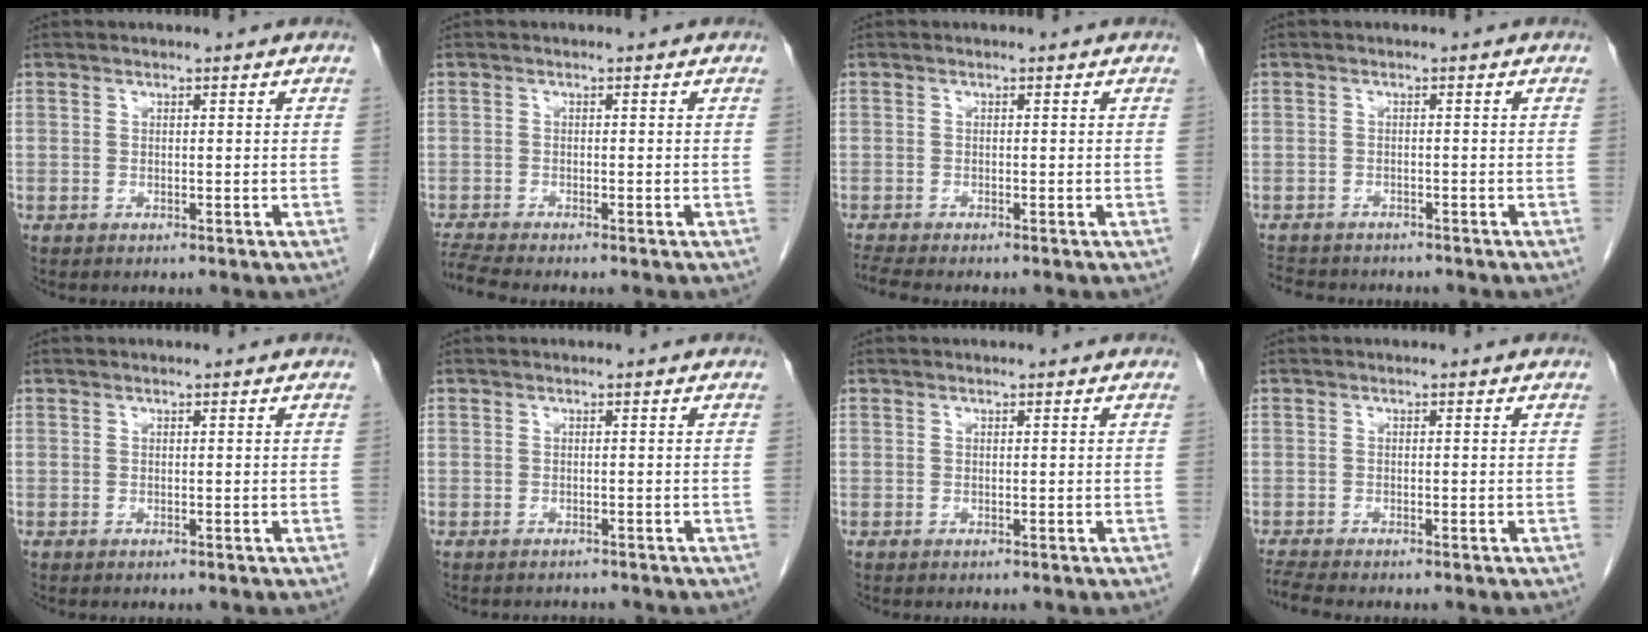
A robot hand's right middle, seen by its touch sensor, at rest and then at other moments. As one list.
[{"total": 2.6, "force": [-2.4, -0.9, 0.5], "torque": [-0.024, -0.016, -0.050]}, {"total": 1.9, "force": [-1.7, -0.5, 0.5], "torque": [-0.021, -0.010, -0.036]}, {"total": 6.0, "force": [-5.3, 2.3, 1.5], "torque": [-0.025, -0.004, -0.078]}, {"total": 0.0}, {"total": 2.3, "force": [-2.2, 0.7, 0.1], "torque": [-0.002, -0.004, -0.029]}, {"total": 0.0}, {"total": 2.2, "force": [-2.0, -0.5, 0.6], "torque": [-0.022, -0.012, -0.042]}]